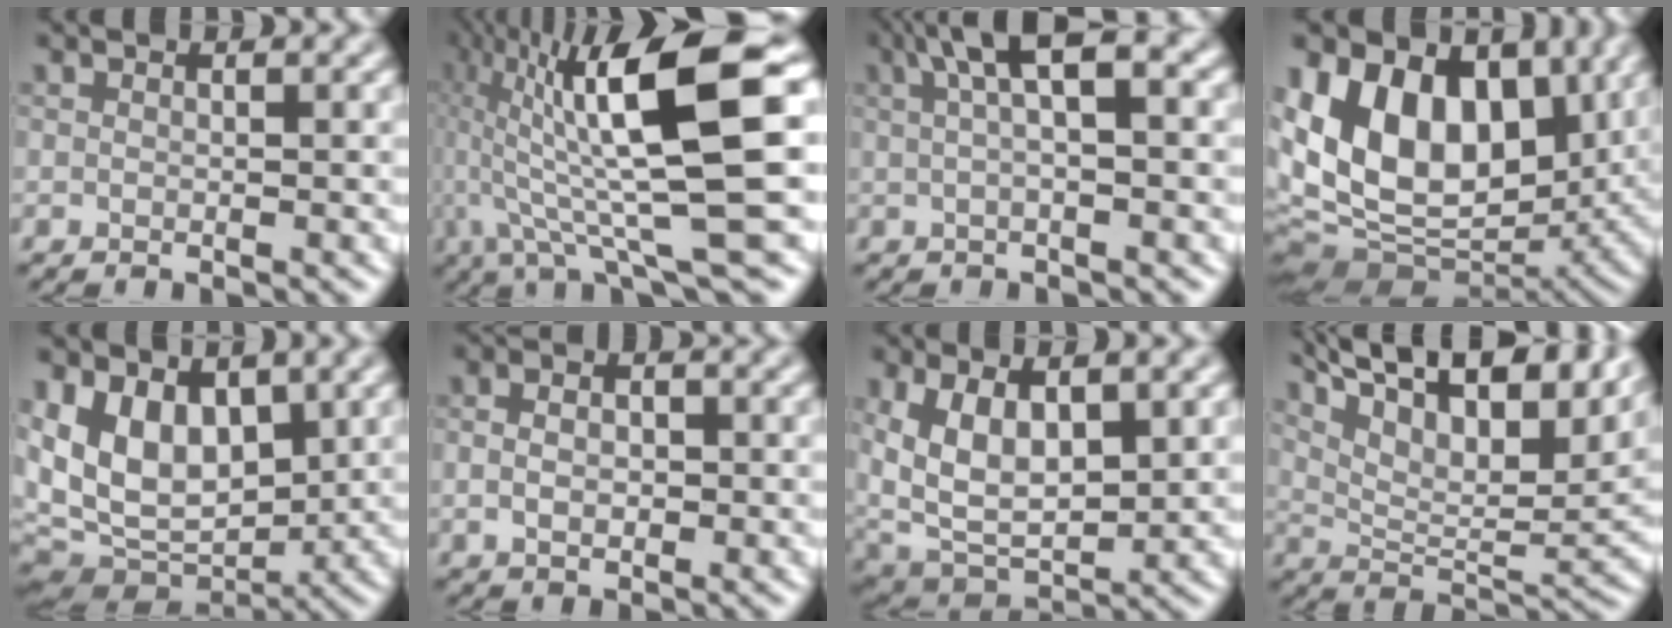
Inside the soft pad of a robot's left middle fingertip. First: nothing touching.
{"total": 14.5, "force": [3.4, 3.0, 13.8], "torque": [-0.240, 0.013, 0.068]}
{"total": 5.1, "force": [1.7, 1.3, 4.7], "torque": [-0.076, 0.016, 0.024]}
{"total": 14.8, "force": [2.9, 10.2, 10.3], "torque": [-0.184, 0.003, 0.055]}
{"total": 8.5, "force": [1.7, 5.6, 6.2], "torque": [-0.110, -0.014, 0.025]}
{"total": 2.6, "force": [-0.1, 1.6, 2.0], "torque": [-0.039, 0.002, -0.003]}
{"total": 9.0, "force": [1.7, 5.1, 7.2], "torque": [-0.161, -0.011, 0.032]}
{"total": 16.0, "force": [10.4, 5.9, 10.6], "torque": [-0.180, 0.035, 0.154]}